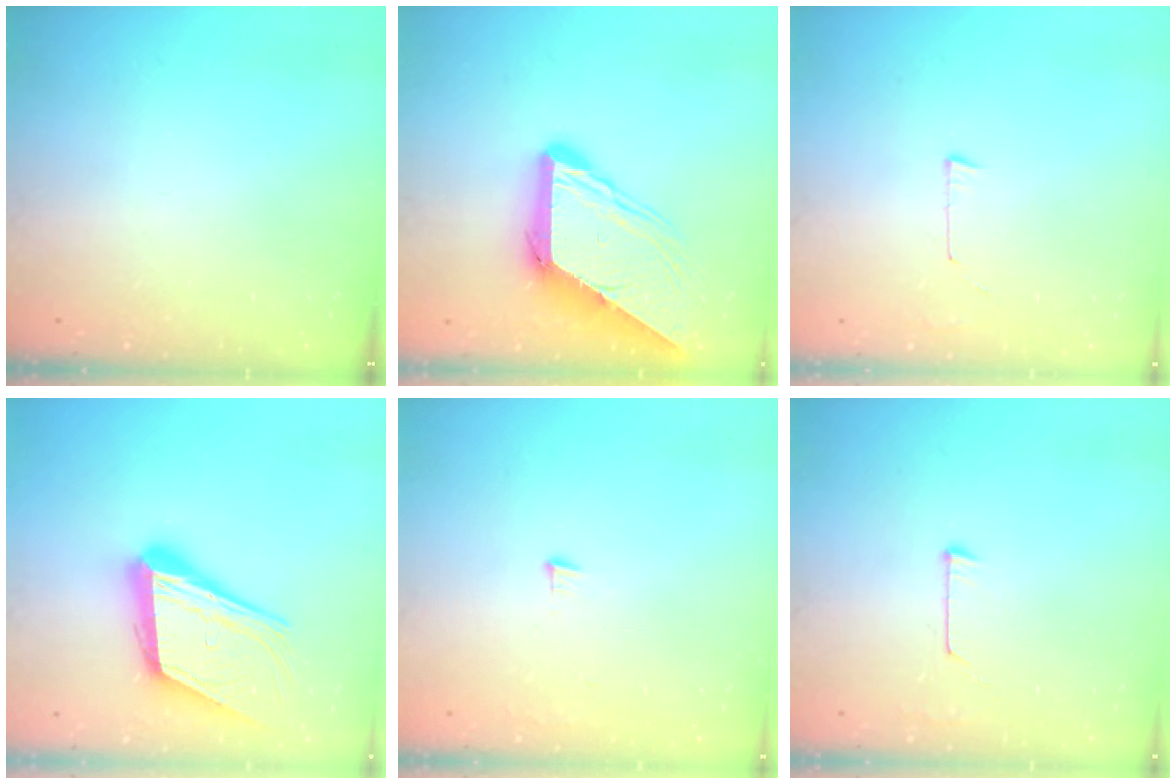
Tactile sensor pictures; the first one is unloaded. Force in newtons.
{"total": 12.0, "press": 11.9, "slide": 1.2}
{"total": 3.2, "press": 3.2, "slide": 0.2}
{"total": 20.7, "press": 20.5, "slide": 3.2}
{"total": 3.2, "press": 3.2, "slide": 0.4}
{"total": 3.9, "press": 3.9, "slide": 0.4}